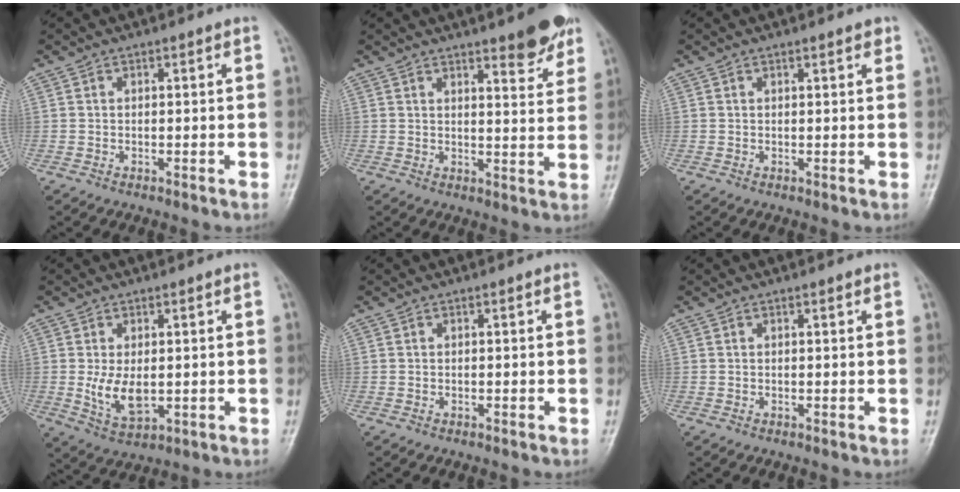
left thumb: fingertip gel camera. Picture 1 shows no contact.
{"total": 7.9, "force": [5.5, 2.1, 5.3], "torque": [-0.049, -0.035, 0.070]}
{"total": 1.1, "force": [0.8, 0.3, 0.7], "torque": [-0.009, -0.003, 0.010]}
{"total": 6.3, "force": [0.1, 3.5, 5.2], "torque": [-0.090, -0.017, 0.015]}
{"total": 0.0}
{"total": 0.6, "force": [0.5, 0.1, 0.4], "torque": [-0.007, -0.002, 0.006]}